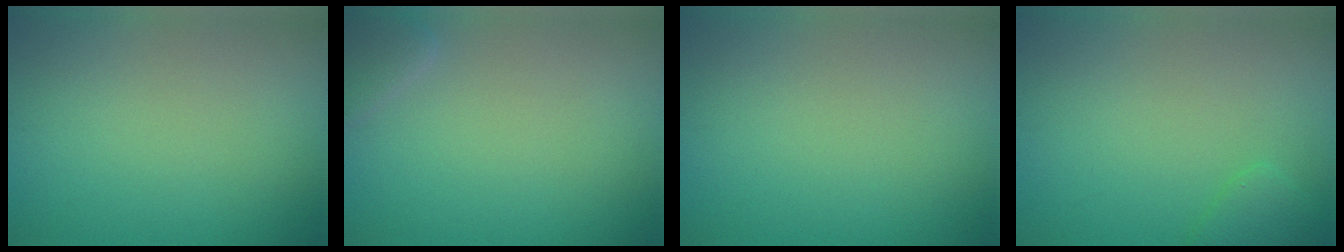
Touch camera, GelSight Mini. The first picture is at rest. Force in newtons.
{"total": 1.6, "press": 1.6, "slide": 0.1}
{"total": 0.0}
{"total": 1.9, "press": 1.9, "slide": 0.1}